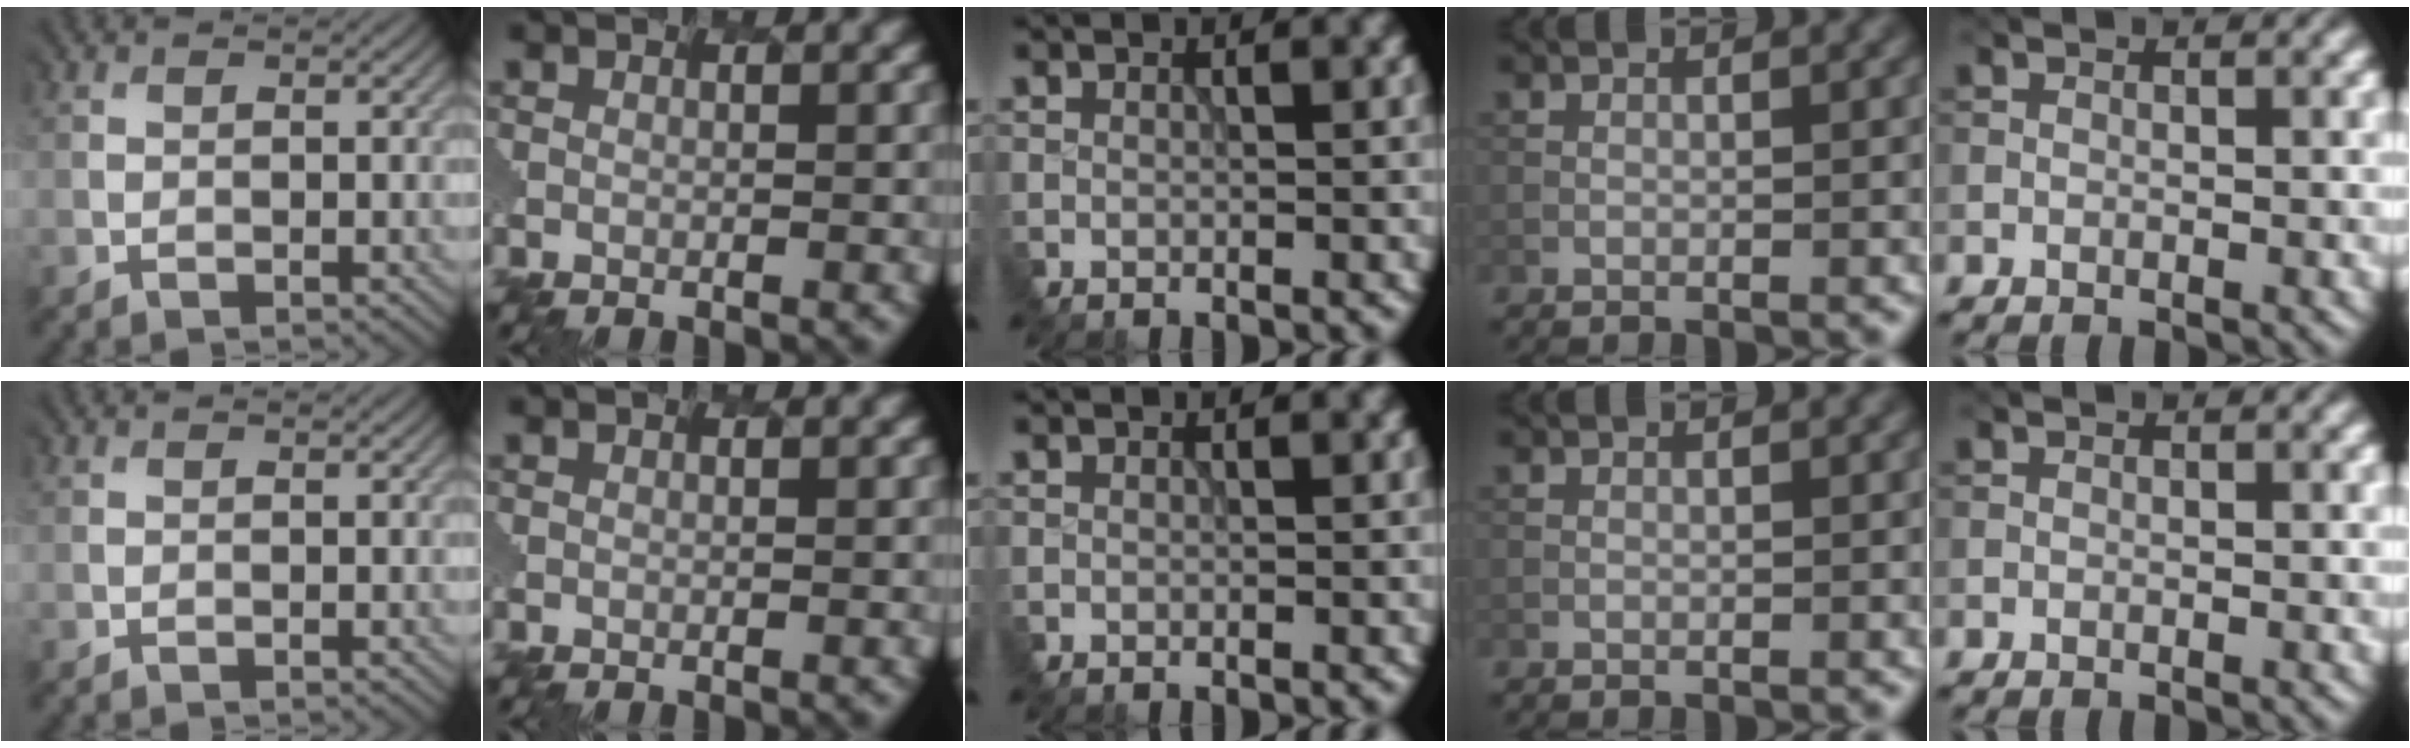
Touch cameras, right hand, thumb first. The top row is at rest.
{}